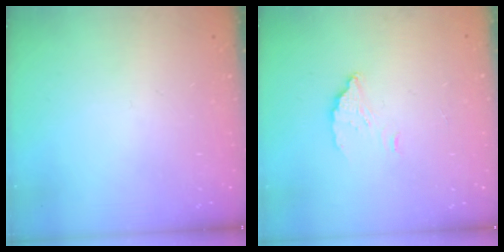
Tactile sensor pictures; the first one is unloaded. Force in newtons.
{"total": 3.8, "press": 3.8, "slide": 0.2}